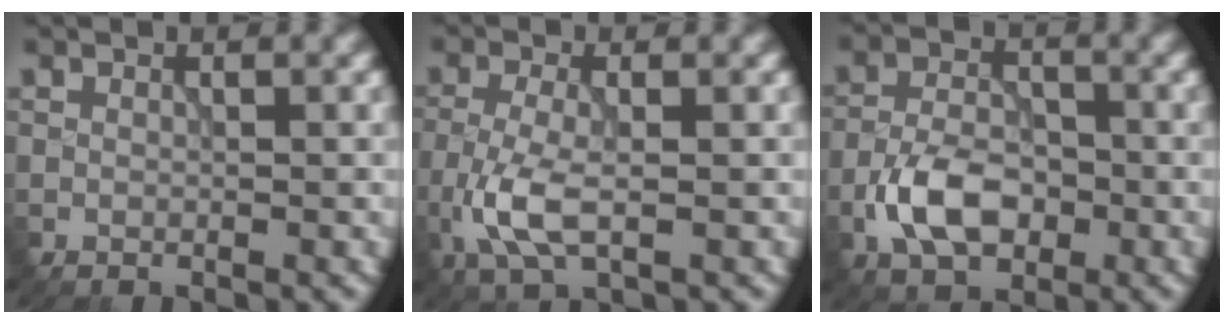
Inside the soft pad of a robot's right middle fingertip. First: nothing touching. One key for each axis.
{"total": 4.4, "fx": -1.4, "fy": 1.8, "fz": 3.8, "tx": -0.093, "ty": -0.004, "tz": -0.031}
{"total": 5.5, "fx": -2.2, "fy": 3.3, "fz": 3.8, "tx": -0.071, "ty": 0.003, "tz": -0.046}